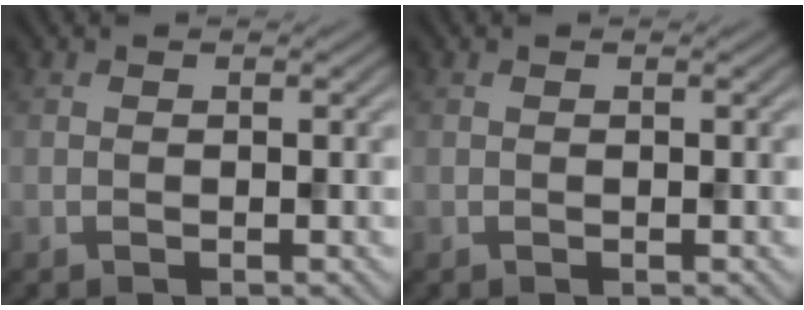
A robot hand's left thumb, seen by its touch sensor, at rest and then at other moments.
{"total": 0.0}